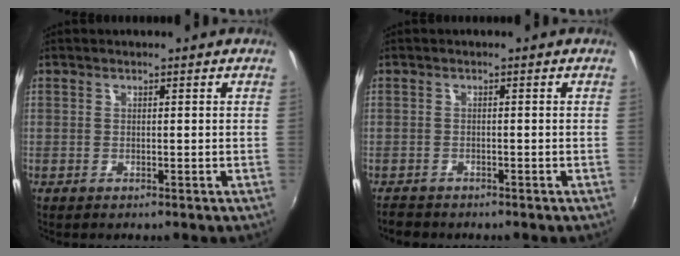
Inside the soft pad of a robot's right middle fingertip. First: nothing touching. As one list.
[{"total": 2.5, "force": [-2.3, 1.0, 0.5], "torque": [-0.019, -0.009, -0.043]}]